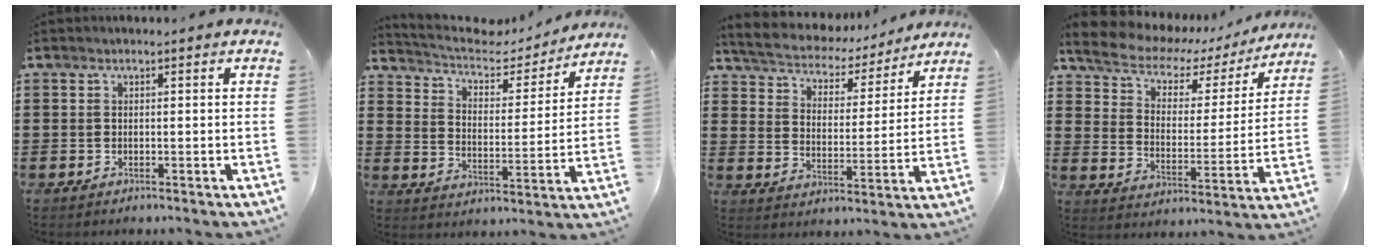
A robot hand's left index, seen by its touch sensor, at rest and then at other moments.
{"total": 5.3, "force": [4.8, 1.6, 1.5], "torque": [-0.058, -0.030, 0.076]}
{"total": 5.0, "force": [4.9, 0.8, 0.5], "torque": [-0.040, -0.035, 0.080]}
{"total": 5.3, "force": [4.4, 2.5, 1.6], "torque": [-0.060, -0.029, 0.070]}